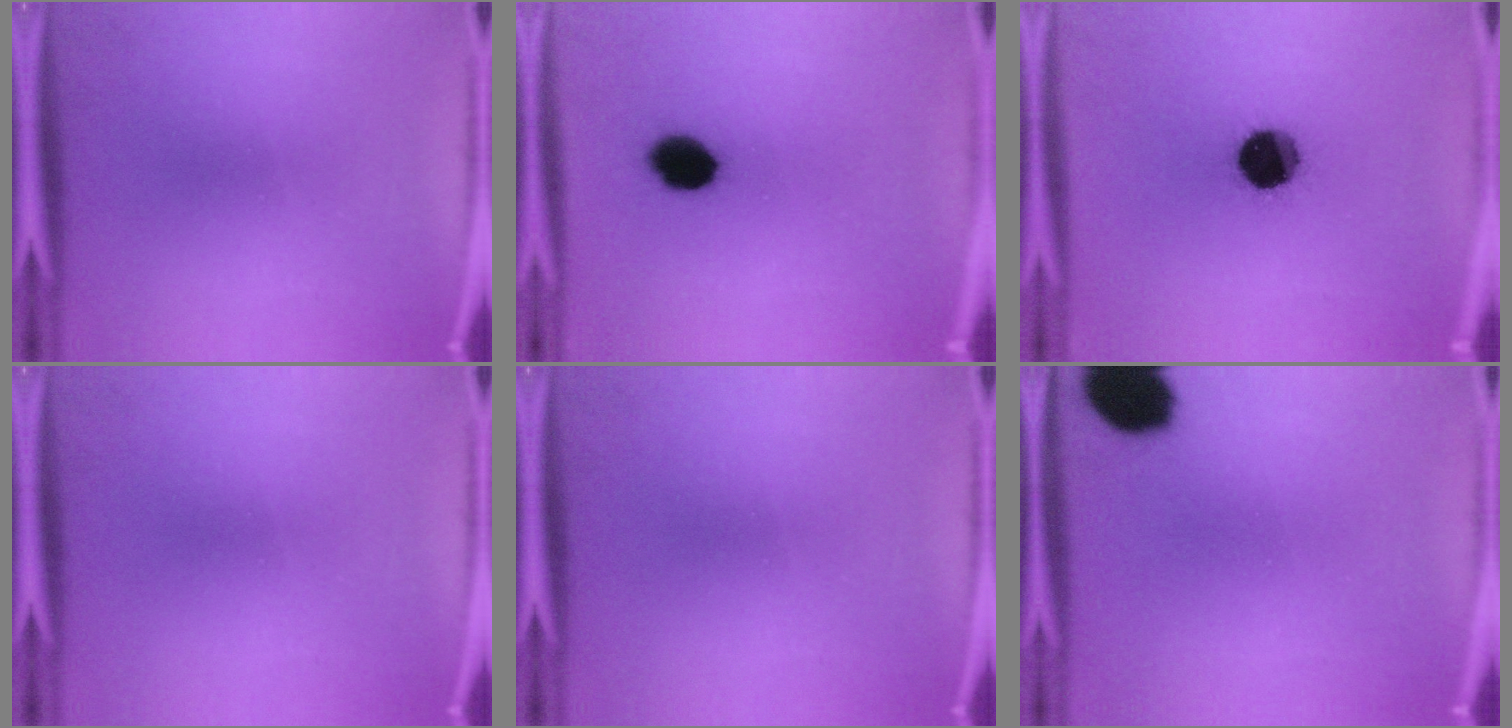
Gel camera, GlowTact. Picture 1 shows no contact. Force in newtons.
{"total": 7.0}
{"total": 14.6}
{"total": 0.0}
{"total": 0.0}
{"total": 12.1}